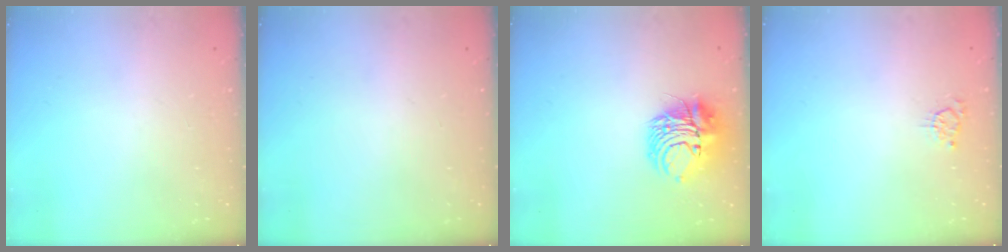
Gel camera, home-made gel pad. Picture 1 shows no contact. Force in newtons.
{"total": 0.0}
{"total": 10.4, "press": 10.3, "slide": 1.6}
{"total": 2.5, "press": 2.5, "slide": 0.3}